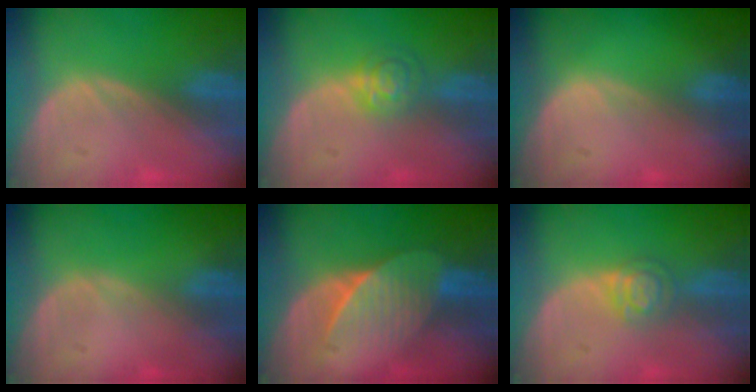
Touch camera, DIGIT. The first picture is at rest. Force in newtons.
{"total": 4.1, "press": 3.7, "slide": 1.7}
{"total": 0.0}
{"total": 0.0}
{"total": 7.1, "press": 6.6, "slide": 2.7}
{"total": 4.0, "press": 3.6, "slide": 1.8}